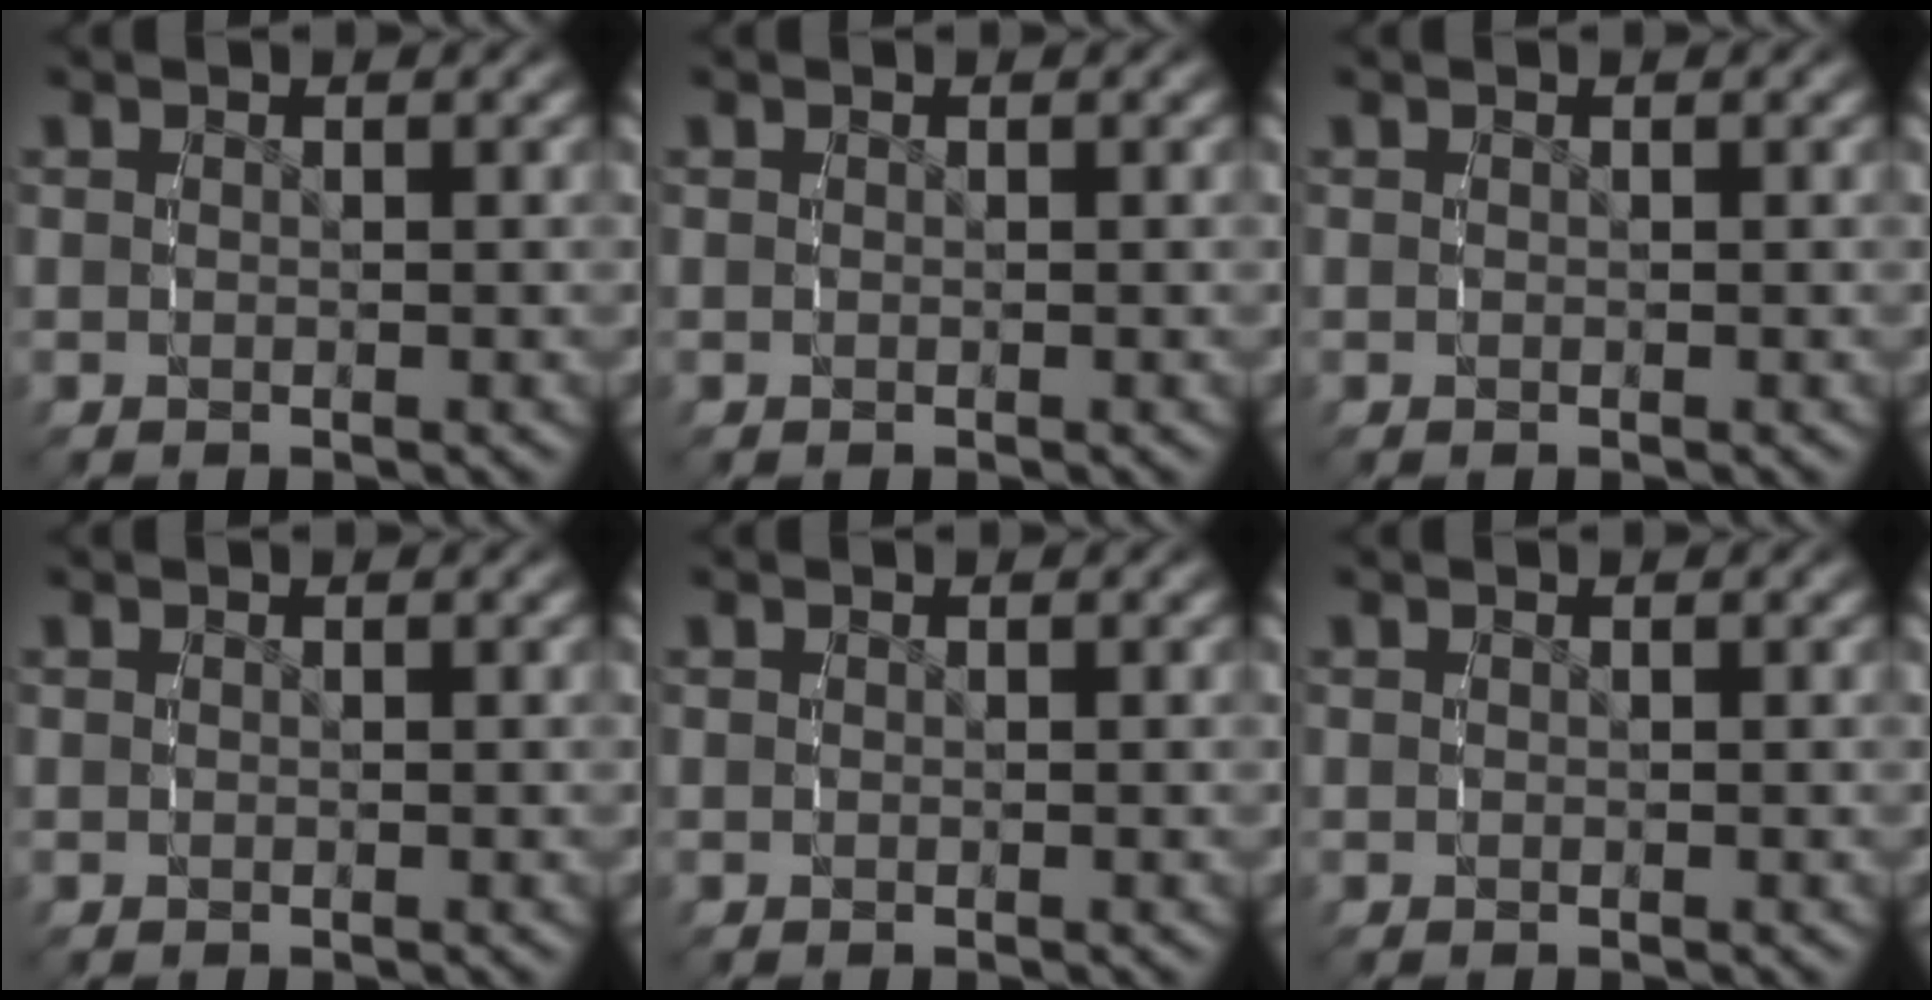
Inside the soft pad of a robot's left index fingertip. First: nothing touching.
{"total": 0.0}
{"total": 0.0}
{"total": 0.0}
{"total": 0.0}
{"total": 0.0}